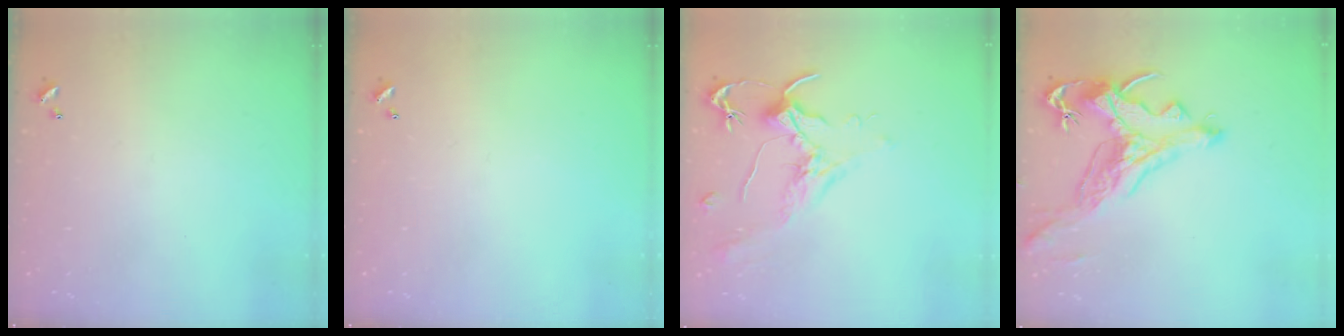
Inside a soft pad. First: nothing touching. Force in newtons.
{"total": 0.0}
{"total": 1.8, "press": 1.7, "slide": 0.6}
{"total": 2.2, "press": 1.7, "slide": 1.3}